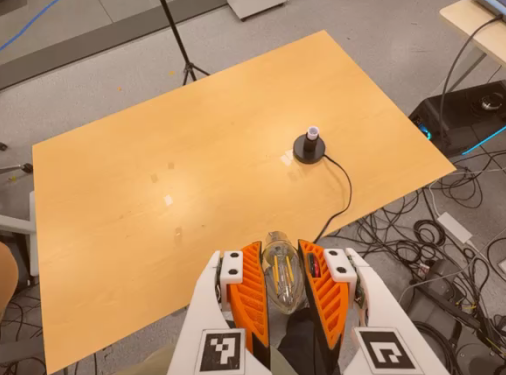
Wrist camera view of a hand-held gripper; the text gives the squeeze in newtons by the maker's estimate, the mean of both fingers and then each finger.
{"total": 18.5, "left": 19.3, "right": 17.8}